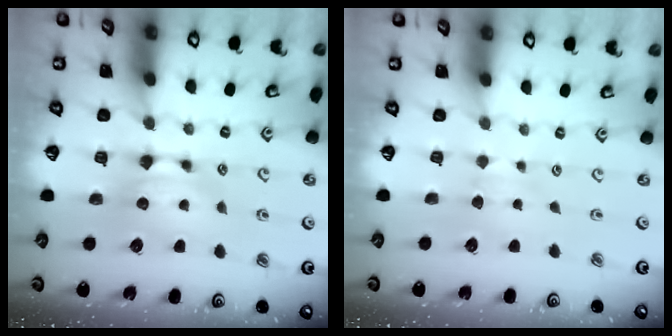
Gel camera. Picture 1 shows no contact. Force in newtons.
{"total": 2.4, "press": 2.3, "slide": 0.5}